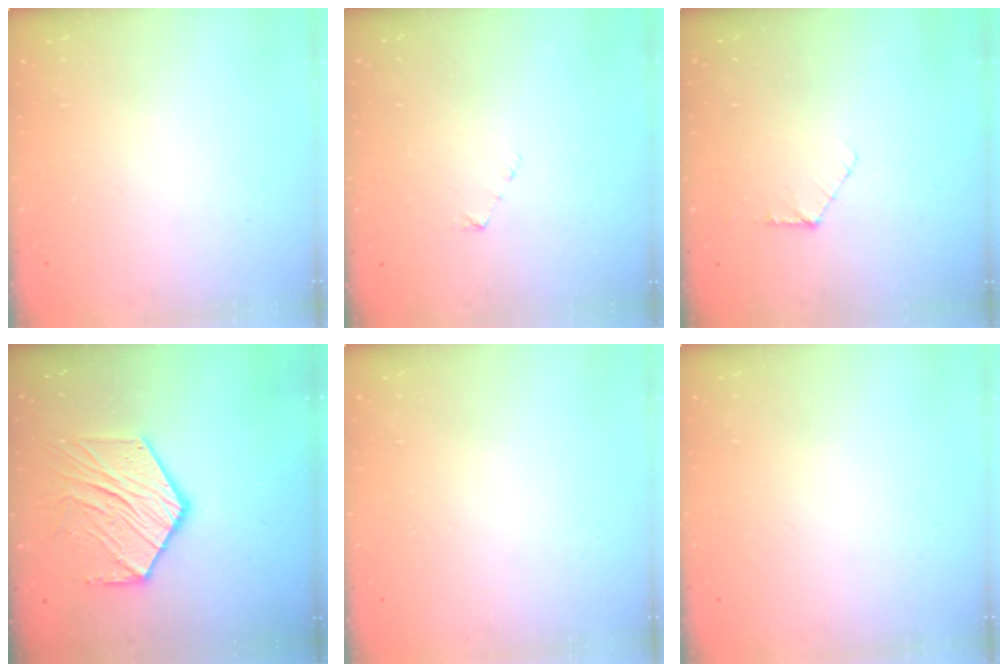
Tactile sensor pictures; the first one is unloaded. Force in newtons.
{"total": 2.5, "press": 2.5, "slide": 0.2}
{"total": 5.7, "press": 5.7, "slide": 0.6}
{"total": 13.5, "press": 13.4, "slide": 1.1}
{"total": 0.0}
{"total": 0.0}